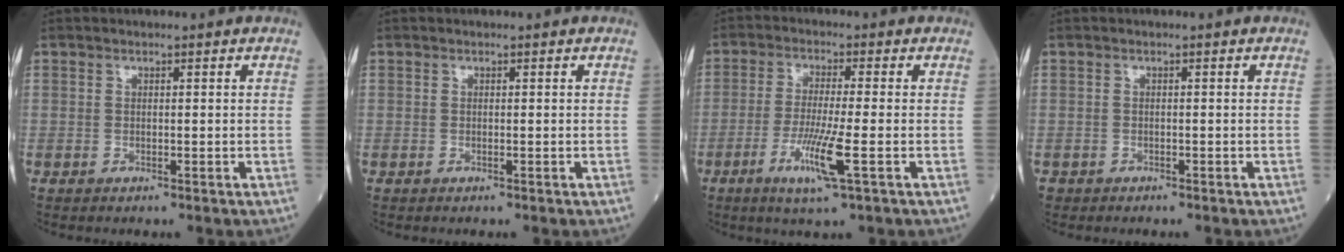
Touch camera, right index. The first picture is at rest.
{"total": 0.0}
{"total": 7.5, "force": [-2.8, -0.3, 6.9], "torque": [-0.138, -0.020, -0.053]}
{"total": 0.8, "force": [-0.7, 0.5, 0.0], "torque": [-0.012, 0.001, -0.012]}